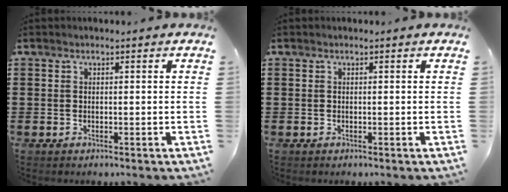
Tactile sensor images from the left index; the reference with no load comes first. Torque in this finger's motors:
{"motor_torque": [0.00, 0.00, 0.00, -0.01]}